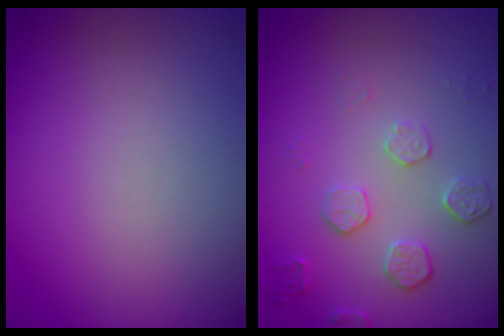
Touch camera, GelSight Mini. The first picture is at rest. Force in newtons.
{"total": 2.1, "press": 1.5, "slide": 1.4}